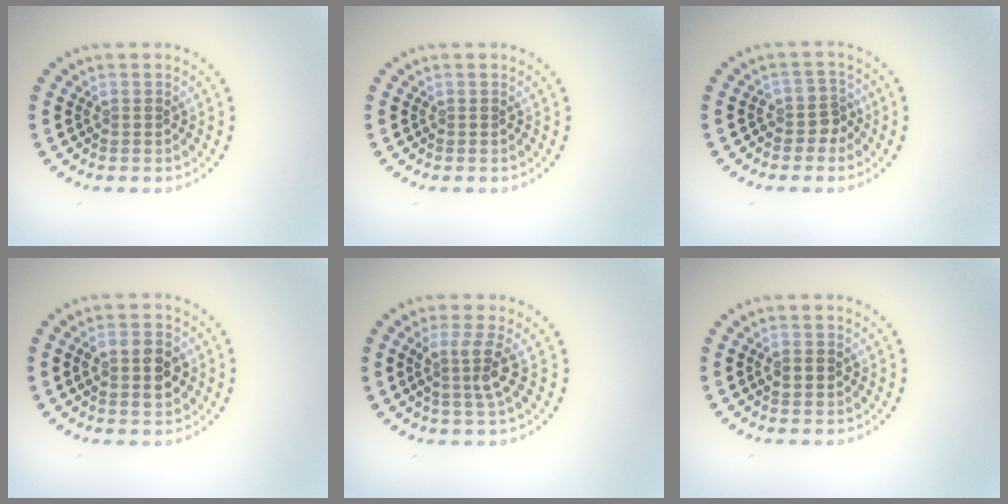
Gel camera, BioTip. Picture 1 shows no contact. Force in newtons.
{"total": 0.0}
{"total": 1.9, "press": 1.5, "slide": 1.2}
{"total": 4.0, "press": 4.0, "slide": 0.3}
{"total": 2.6, "press": 2.0, "slide": 1.8}
{"total": 1.8, "press": 1.8, "slide": 0.1}